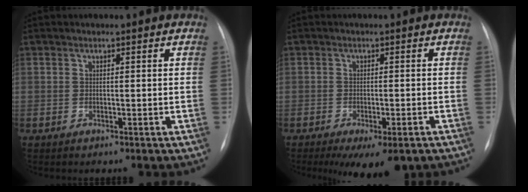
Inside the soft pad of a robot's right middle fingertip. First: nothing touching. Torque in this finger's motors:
{"motor_torque": [1.16, -0.98, 0.19, 0.05]}